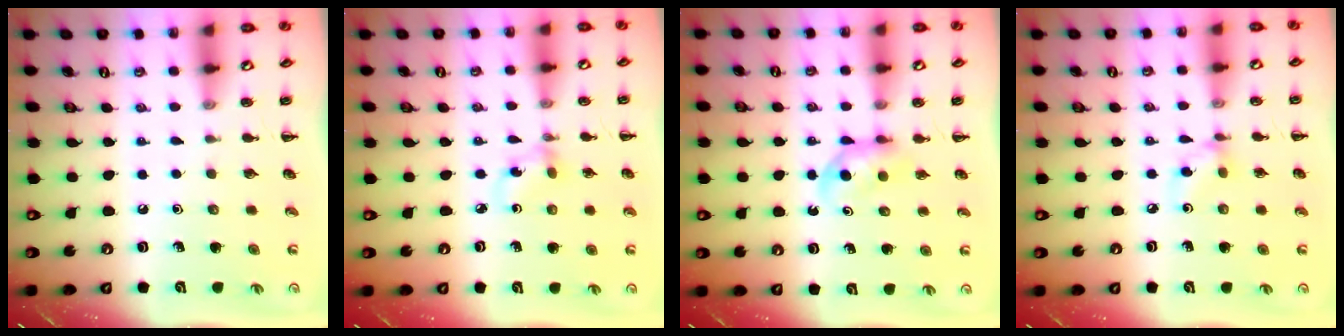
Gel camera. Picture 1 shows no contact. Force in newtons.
{"total": 2.9, "press": 2.7, "slide": 0.9}
{"total": 4.5, "press": 4.3, "slide": 1.4}
{"total": 3.8, "press": 3.7, "slide": 0.8}